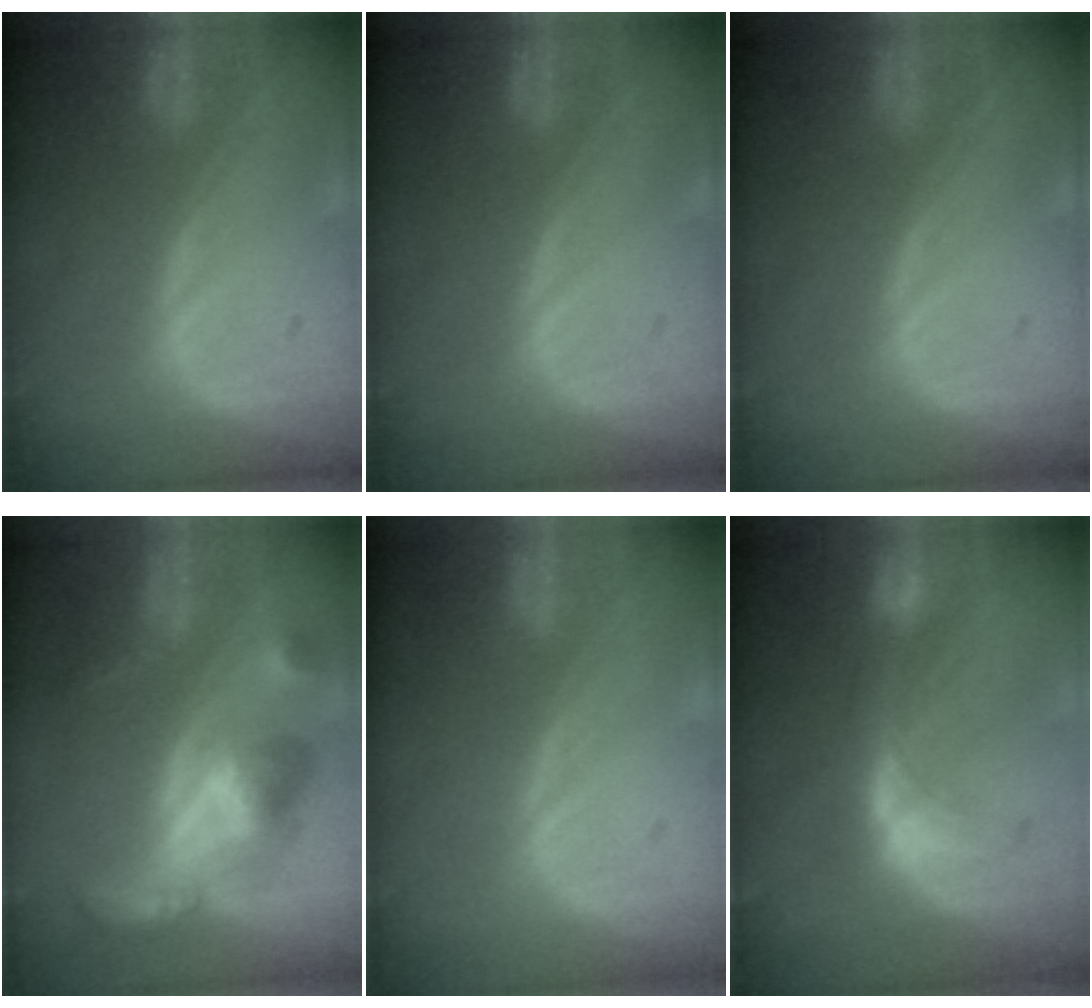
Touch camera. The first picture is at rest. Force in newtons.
{"total": 0.0}
{"total": 0.0}
{"total": 8.1, "press": 8.1, "slide": 0.6}
{"total": 0.0}
{"total": 8.0, "press": 7.0, "slide": 3.8}